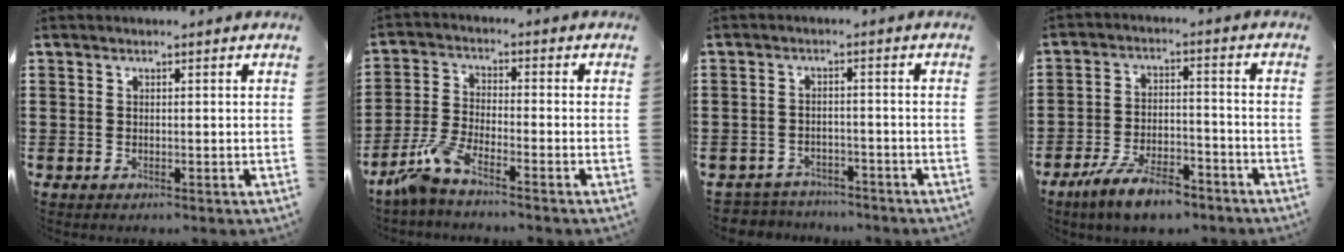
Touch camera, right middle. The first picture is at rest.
{"total": 6.0, "force": [-4.6, 0.9, 3.8], "torque": [-0.097, -0.011, -0.091]}
{"total": 3.4, "force": [-3.4, 0.5, -0.3], "torque": [-0.003, -0.002, -0.073]}
{"total": 8.2, "force": [-6.7, 2.1, 4.3], "torque": [-0.089, 0.007, -0.126]}